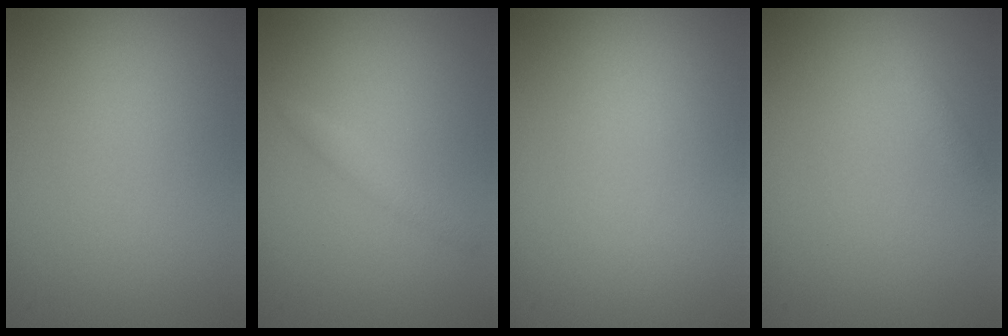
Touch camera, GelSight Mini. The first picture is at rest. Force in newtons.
{"total": 1.2, "press": 1.2, "slide": 0.0}
{"total": 0.0}
{"total": 1.0, "press": 1.0, "slide": 0.0}